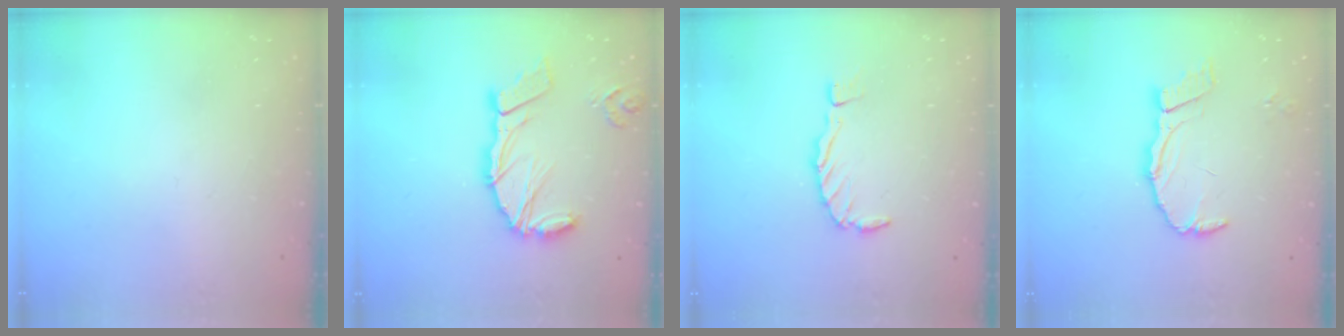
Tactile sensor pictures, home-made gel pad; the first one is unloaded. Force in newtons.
{"total": 14.2, "press": 14.1, "slide": 1.6}
{"total": 1.5, "press": 1.4, "slide": 0.3}
{"total": 8.9, "press": 8.9, "slide": 0.6}